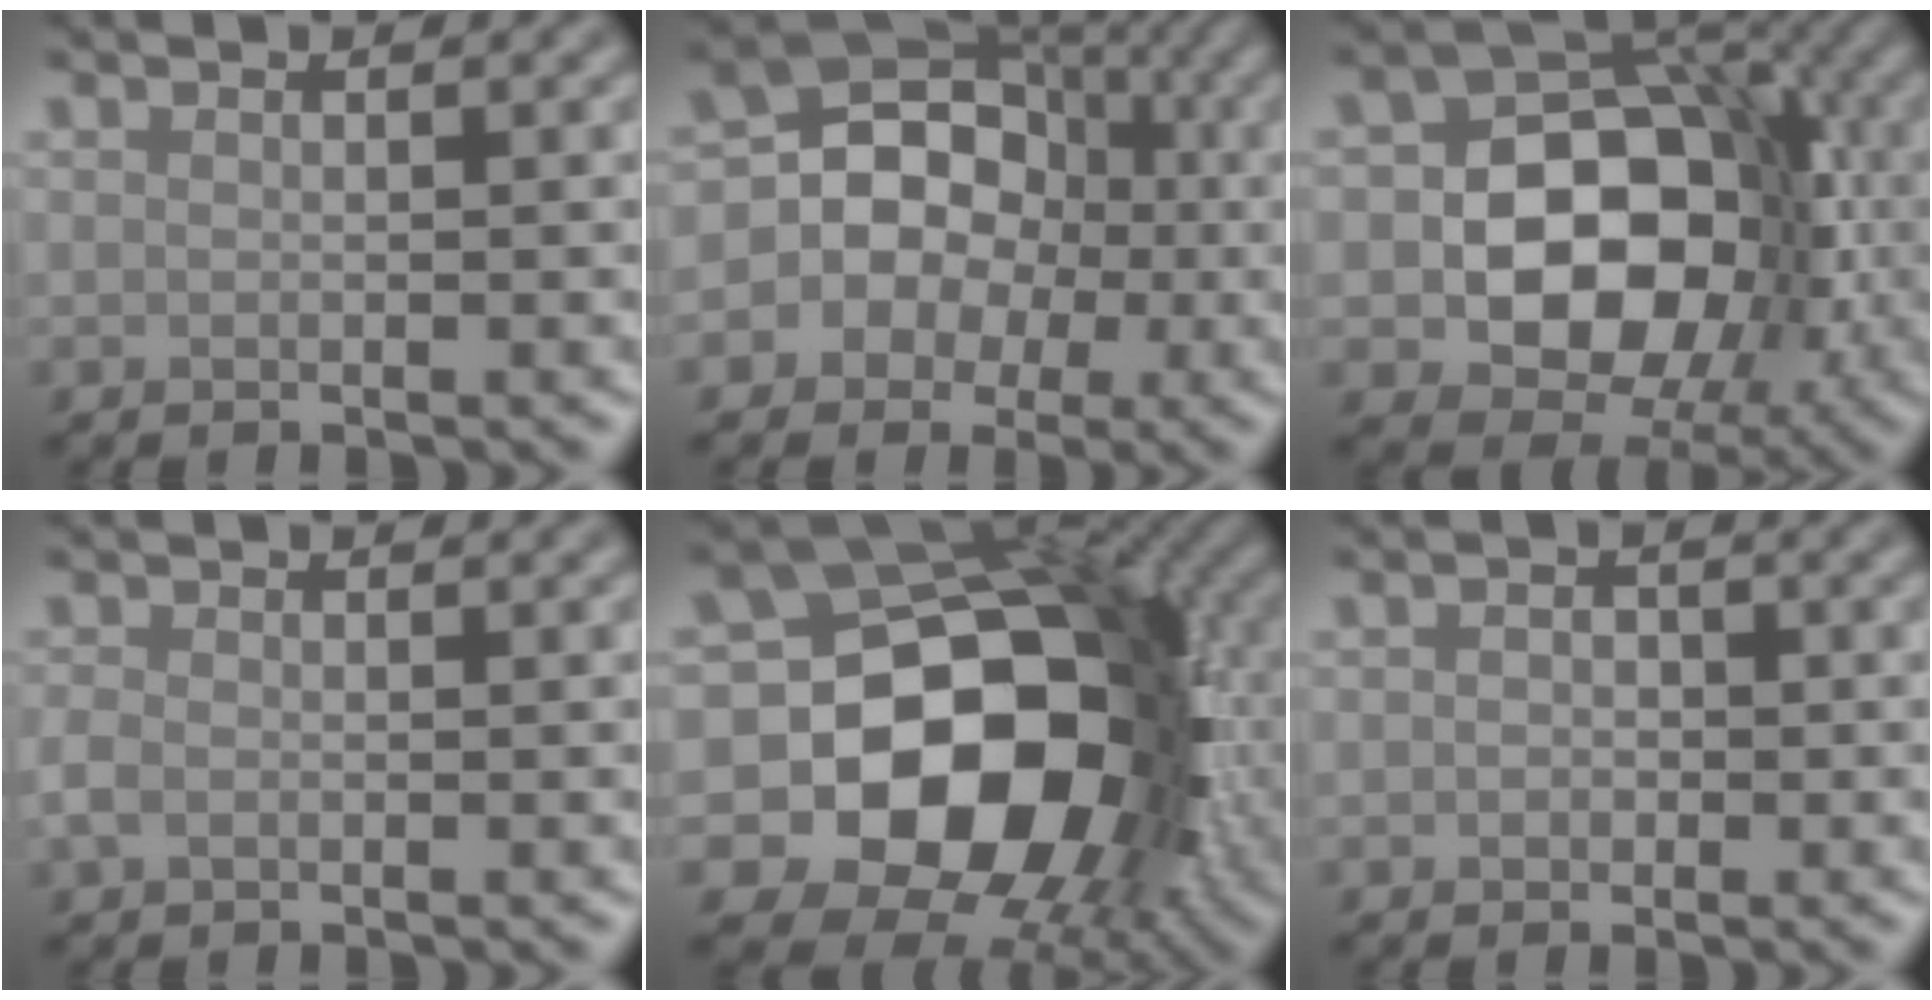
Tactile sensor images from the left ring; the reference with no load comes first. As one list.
[{"total": 11.9, "force": [-0.5, 10.9, 4.8], "torque": [-0.092, 0.052, -0.046]}, {"total": 11.0, "force": [-1.8, 8.2, 7.1], "torque": [-0.087, 0.011, -0.042]}, {"total": 1.4, "force": [-0.6, 0.9, 0.8], "torque": [-0.021, -0.001, -0.014]}, {"total": 17.3, "force": [-3.4, 13.1, 10.8], "torque": [-0.122, -0.002, -0.071]}, {"total": 1.2, "force": [-0.2, 1.0, 0.6], "torque": [-0.008, -0.003, -0.008]}]